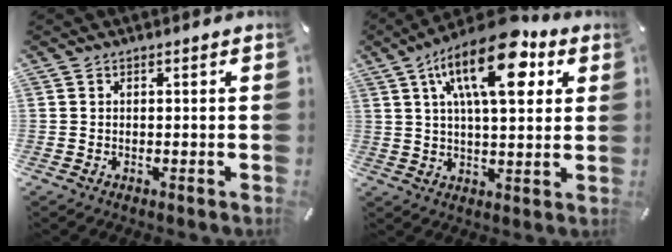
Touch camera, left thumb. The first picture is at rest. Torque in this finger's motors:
{"motor_torque": [2.18, 2.62, 2.41, -0.36, 0.70]}